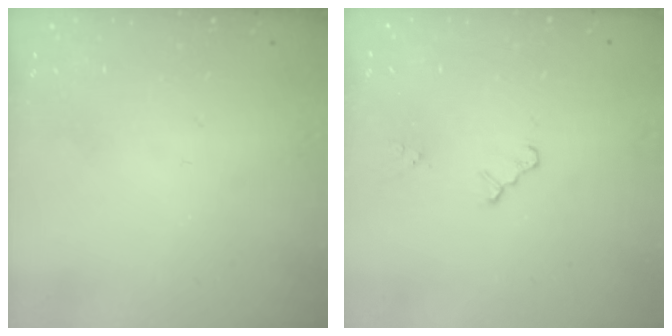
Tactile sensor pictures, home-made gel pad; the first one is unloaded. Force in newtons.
{"total": 1.6, "press": 1.6, "slide": 0.3}